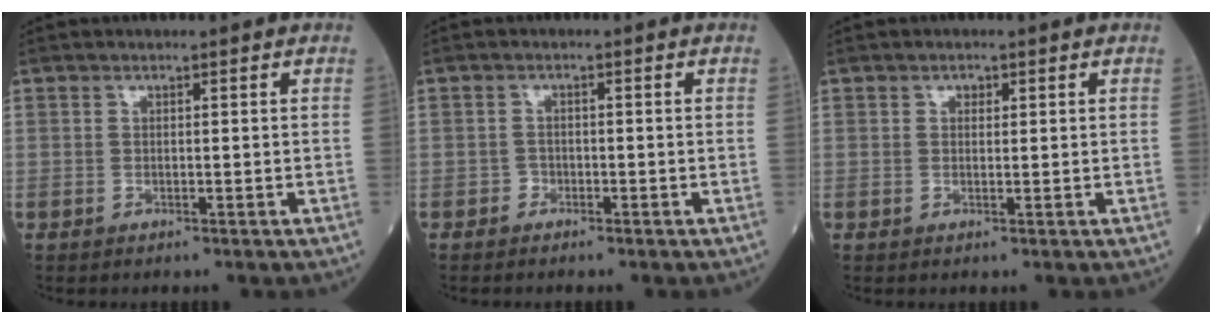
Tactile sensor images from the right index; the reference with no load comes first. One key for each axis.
{"total": 1.1, "fx": -0.8, "fy": 0.7, "fz": -0.1, "tx": 0.009, "ty": 0.007, "tz": -0.020}
{"total": 0.9, "fx": 0.4, "fy": 0.7, "fz": 0.5, "tx": -0.005, "ty": -0.001, "tz": 0.006}